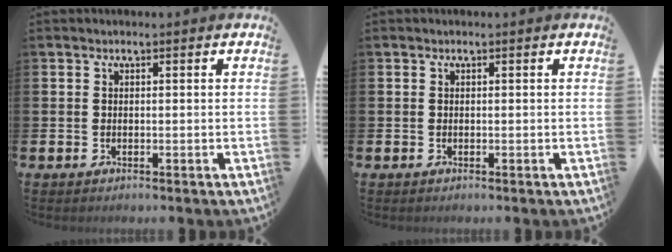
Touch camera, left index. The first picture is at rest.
{"total": 0.0}